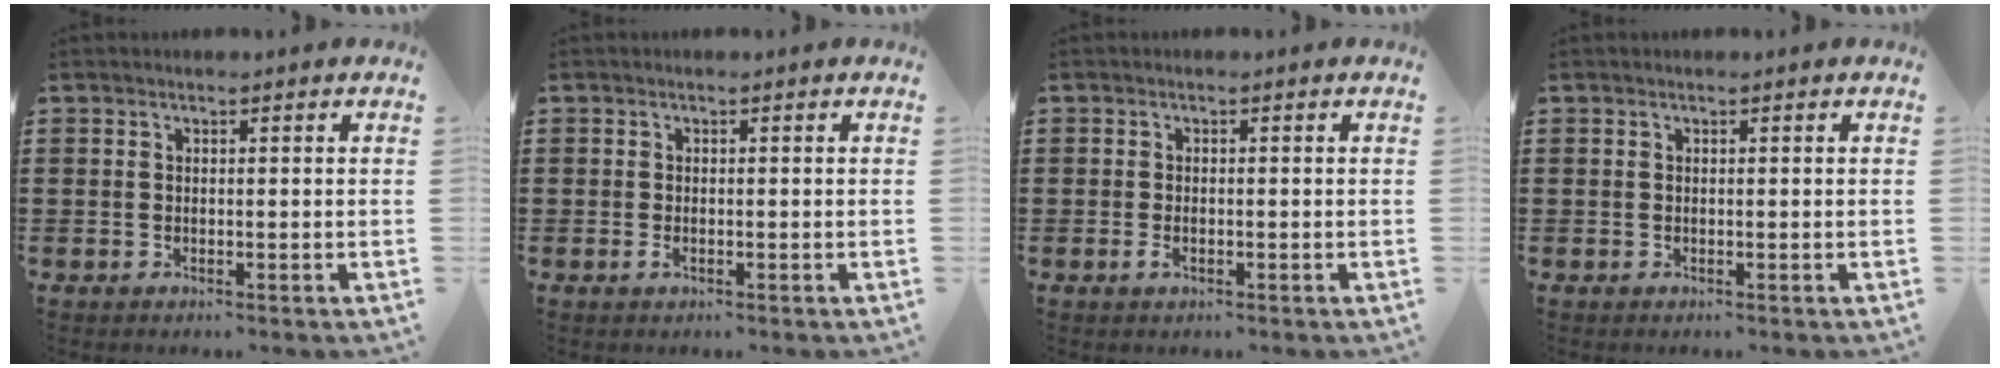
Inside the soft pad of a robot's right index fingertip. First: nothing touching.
{"total": 0.9, "force": [-0.4, 0.3, 0.7], "torque": [-0.022, -0.009, -0.008]}
{"total": 1.3, "force": [-0.5, 0.5, 1.0], "torque": [-0.028, -0.008, -0.011]}
{"total": 0.0}